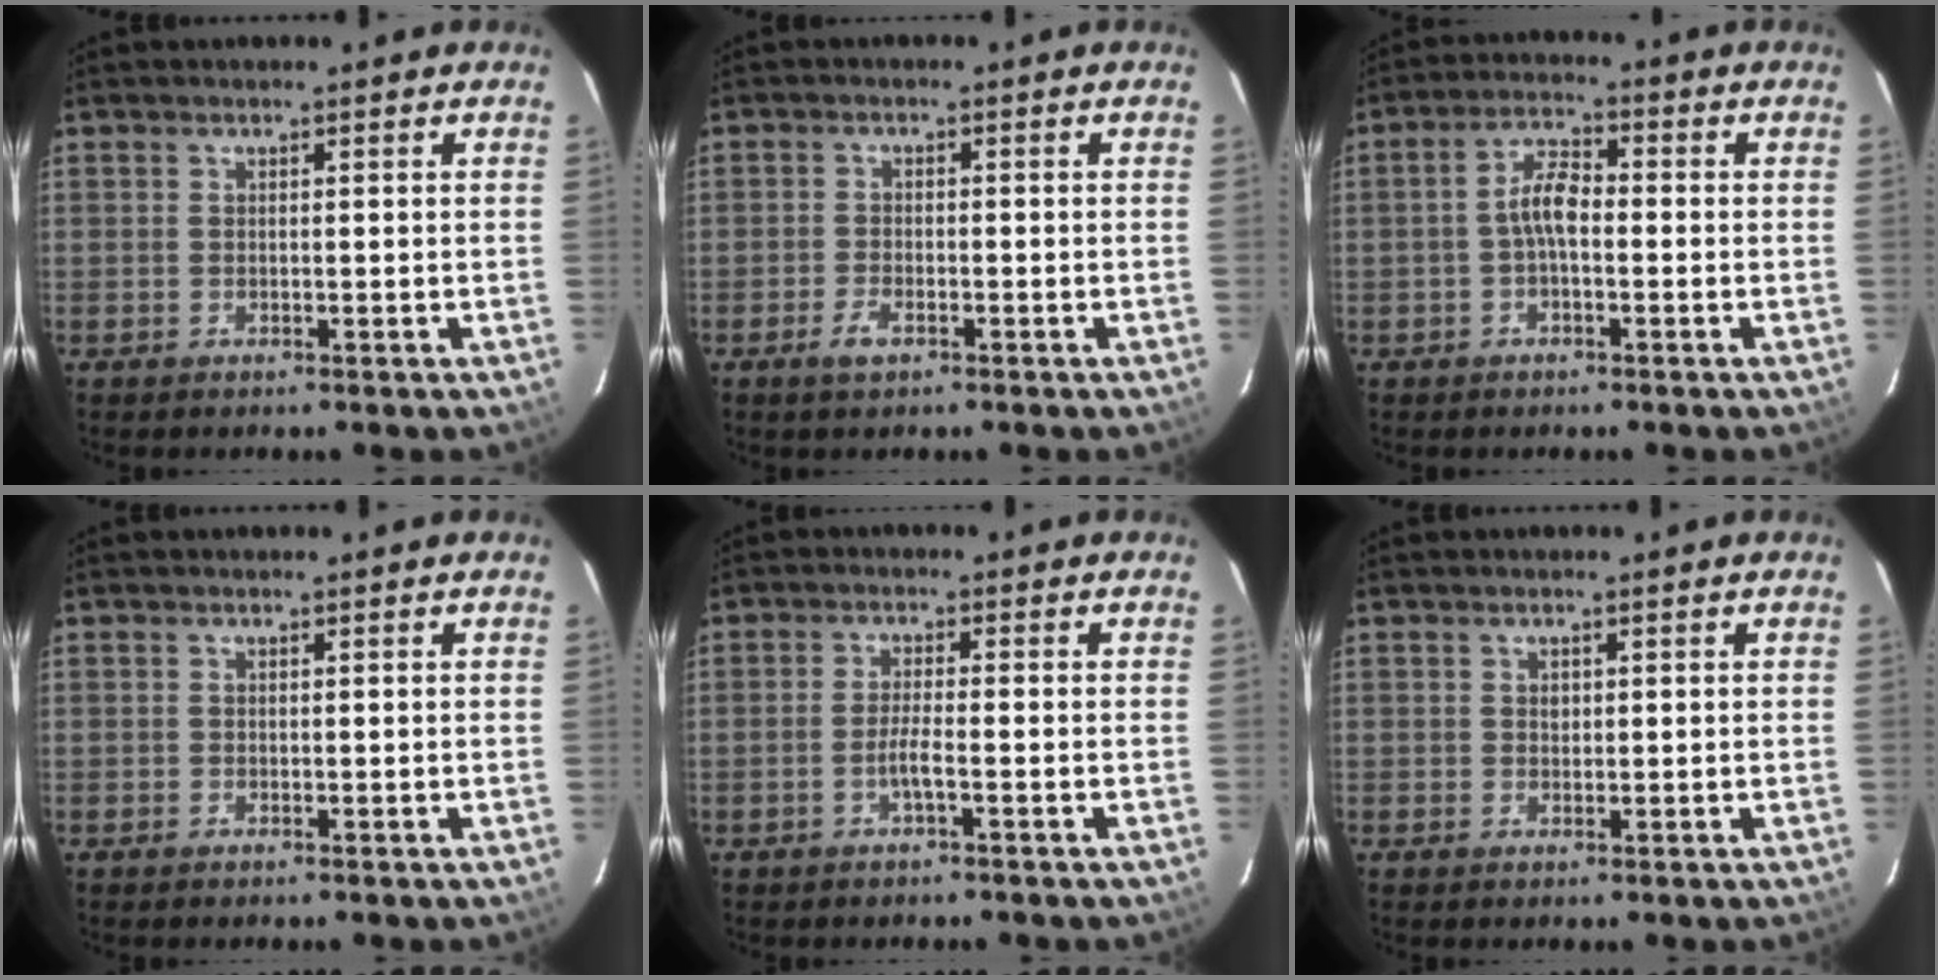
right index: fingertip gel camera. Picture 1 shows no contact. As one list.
[{"total": 3.0, "force": [-1.9, 1.3, 1.9], "torque": [-0.045, -0.001, -0.037]}, {"total": 4.8, "force": [-1.0, 2.0, 4.2], "torque": [-0.084, 0.017, -0.021]}, {"total": 0.0}, {"total": 2.5, "force": [-1.3, -0.2, 2.2], "torque": [-0.042, -0.003, -0.026]}, {"total": 0.9, "force": [0.2, 0.8, 0.3], "torque": [-0.004, 0.002, 0.004]}]